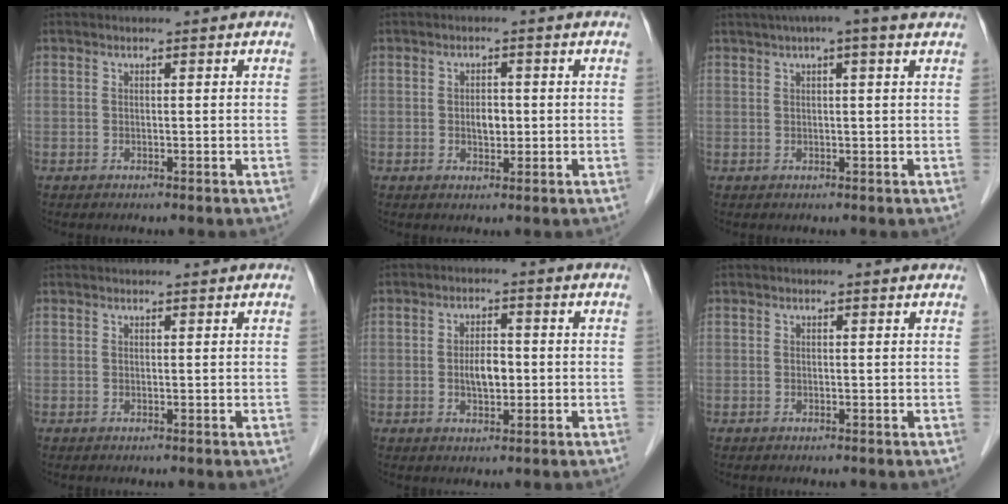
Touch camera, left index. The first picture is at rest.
{"total": 2.3, "force": [-0.2, 1.5, 1.8], "torque": [-0.030, 0.002, -0.001]}
{"total": 7.0, "force": [5.0, 0.6, 4.9], "torque": [-0.077, 0.039, 0.065]}
{"total": 2.0, "force": [1.9, 0.3, 0.5], "torque": [-0.009, 0.025, 0.028]}
{"total": 3.9, "force": [-0.4, 1.8, 3.4], "torque": [-0.061, 0.004, -0.006]}
{"total": 0.8, "force": [0.7, 0.1, 0.1], "torque": [-0.009, 0.002, 0.004]}